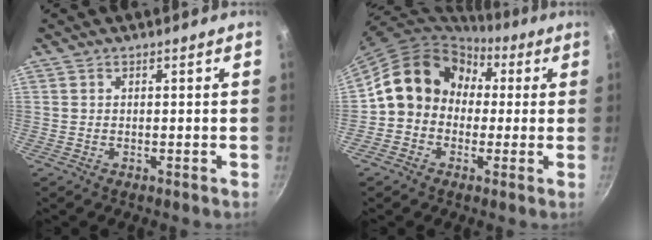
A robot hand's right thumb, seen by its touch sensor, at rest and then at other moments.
{"total": 13.5, "force": [1.5, 11.7, 6.6], "torque": [-0.072, 0.036, 0.003]}